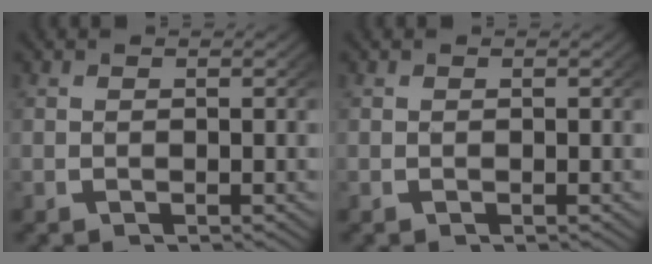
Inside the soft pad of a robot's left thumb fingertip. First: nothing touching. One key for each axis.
{"total": 0.0}